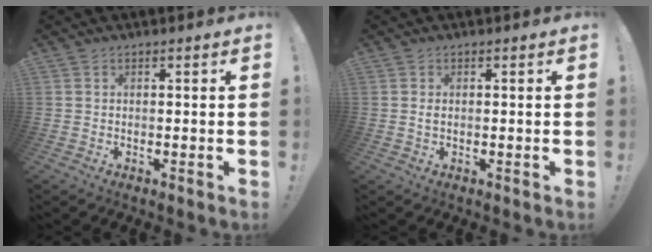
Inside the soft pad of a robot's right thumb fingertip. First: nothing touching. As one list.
[{"total": 0.7, "force": [0.0, 0.4, 0.7], "torque": [-0.009, 0.000, -0.002]}]